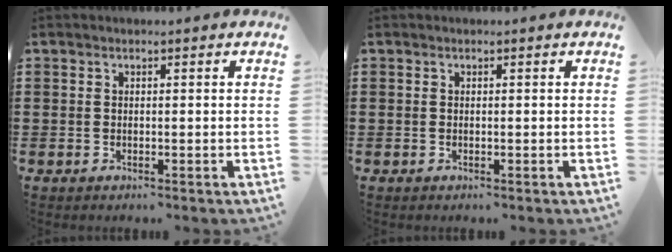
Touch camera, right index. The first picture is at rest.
{"total": 0.0}